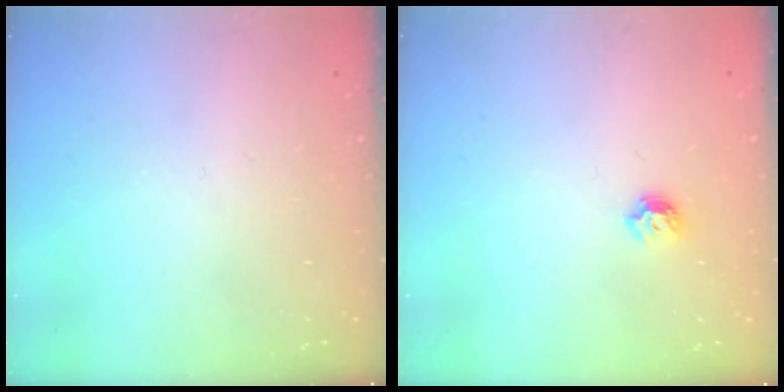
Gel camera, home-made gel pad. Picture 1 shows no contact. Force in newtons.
{"total": 5.5, "press": 5.5, "slide": 0.8}